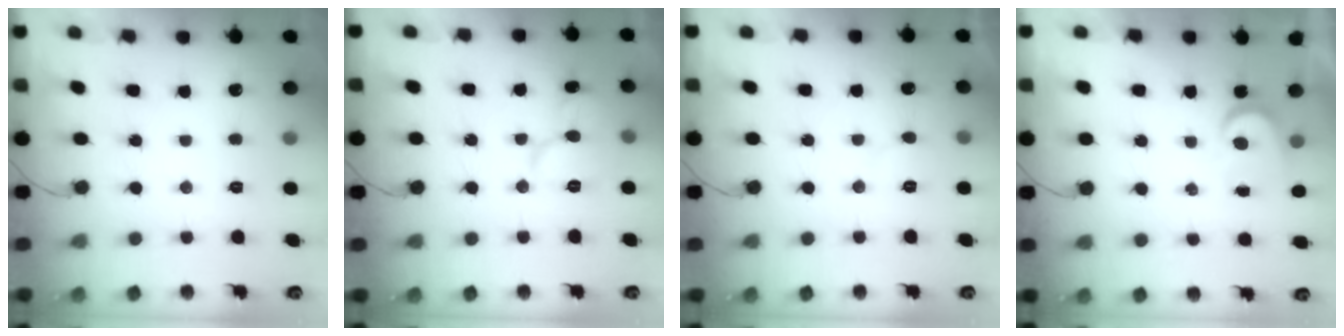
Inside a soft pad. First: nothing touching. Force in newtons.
{"total": 9.4, "press": 9.3, "slide": 1.2}
{"total": 4.2, "press": 4.2, "slide": 0.3}
{"total": 3.4, "press": 3.4, "slide": 0.4}